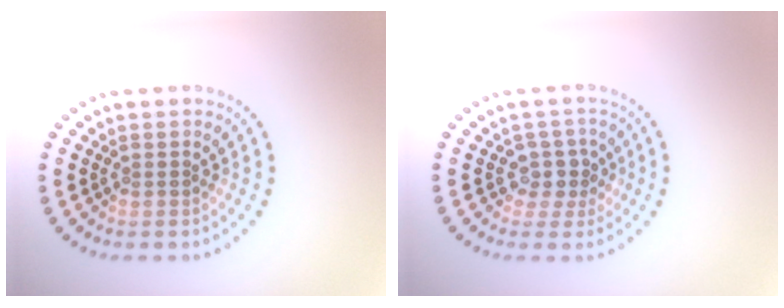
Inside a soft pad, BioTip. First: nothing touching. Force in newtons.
{"total": 2.2, "press": 1.9, "slide": 1.2}